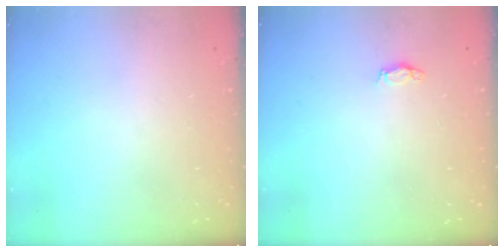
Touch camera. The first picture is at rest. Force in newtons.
{"total": 2.8, "press": 2.8, "slide": 0.4}